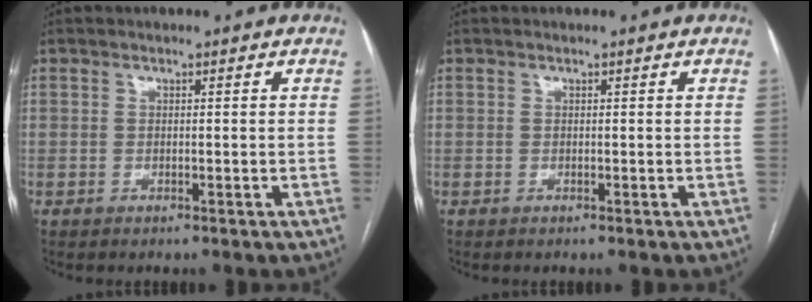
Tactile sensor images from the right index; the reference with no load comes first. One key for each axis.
{"total": 0.0}